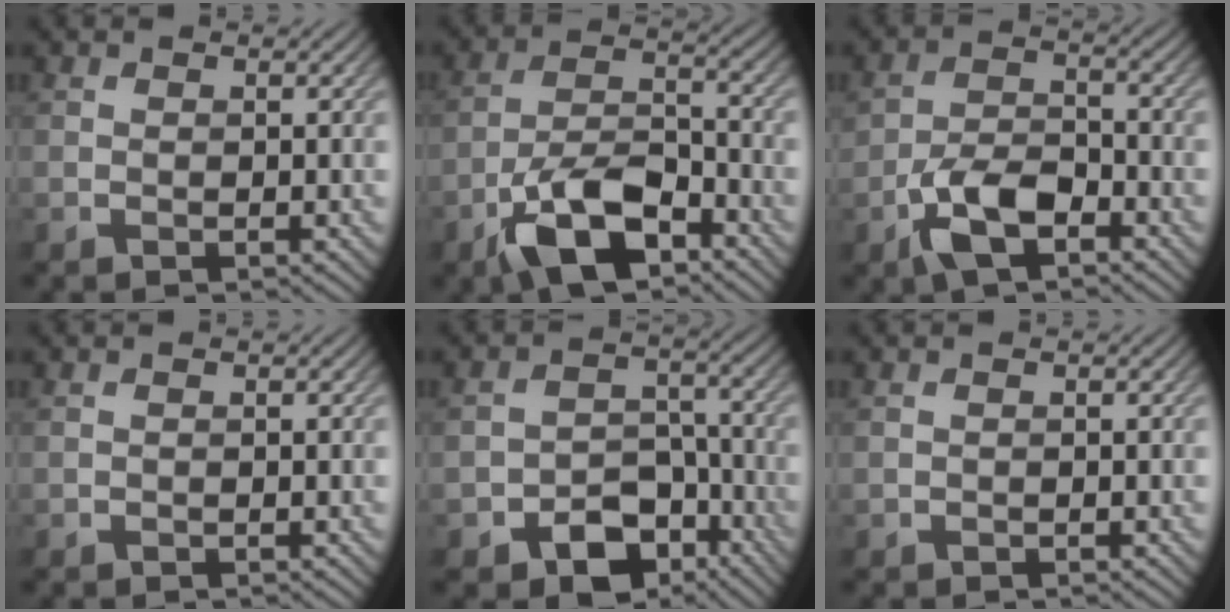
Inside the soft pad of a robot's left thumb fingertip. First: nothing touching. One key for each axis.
{"total": 10.5, "fx": -6.3, "fy": 4.4, "fz": 7.2, "tx": -0.133, "ty": 0.001, "tz": -0.131}
{"total": 6.6, "fx": -3.7, "fy": 3.2, "fz": 4.5, "tx": -0.093, "ty": 0.000, "tz": -0.078}
{"total": 0.0}
{"total": 8.6, "fx": -5.1, "fy": 5.5, "fz": 4.2, "tx": -0.062, "ty": -0.018, "tz": -0.086}
{"total": 0.0}